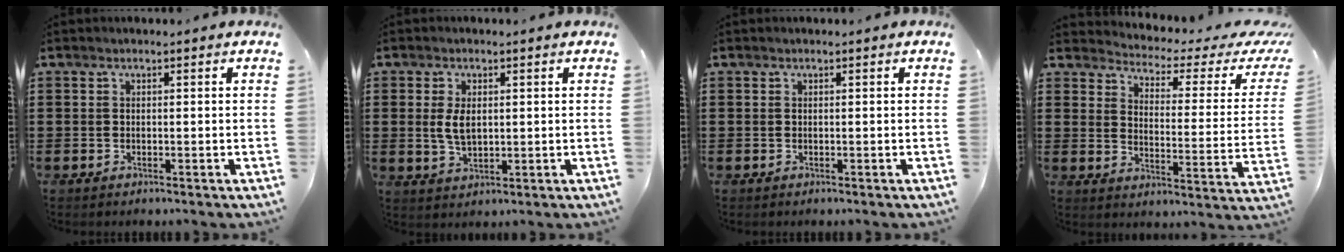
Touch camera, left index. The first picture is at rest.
{"total": 4.1, "force": [0.6, 2.3, 3.3], "torque": [-0.077, 0.005, 0.008]}
{"total": 0.0}
{"total": 2.8, "force": [2.3, 0.6, 1.4], "torque": [-0.037, -0.030, 0.029]}